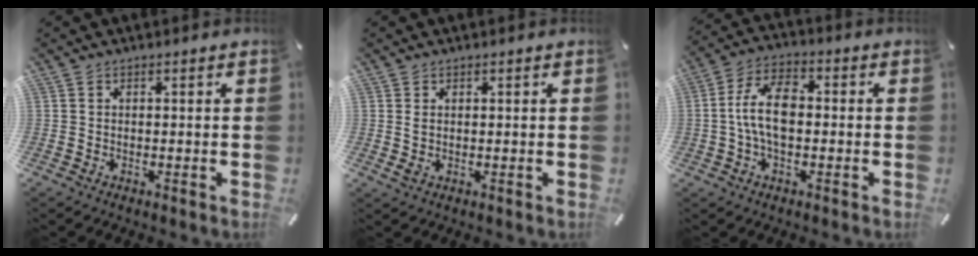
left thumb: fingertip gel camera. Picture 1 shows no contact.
{"total": 1.5, "force": [0.5, 0.8, 1.1], "torque": [-0.023, 0.002, 0.008]}
{"total": 10.0, "force": [-0.9, 5.7, 8.2], "torque": [-0.158, 0.010, -0.019]}